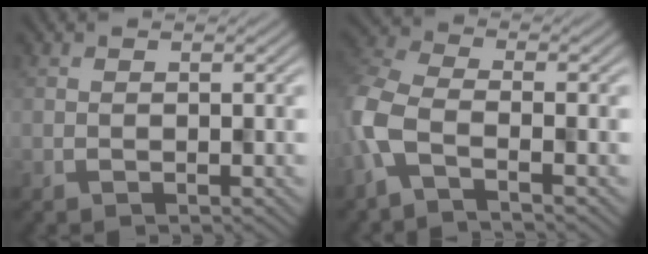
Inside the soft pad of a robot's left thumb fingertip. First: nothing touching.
{"total": 5.5, "force": [-3.1, 2.0, 4.1], "torque": [-0.102, -0.004, -0.081]}